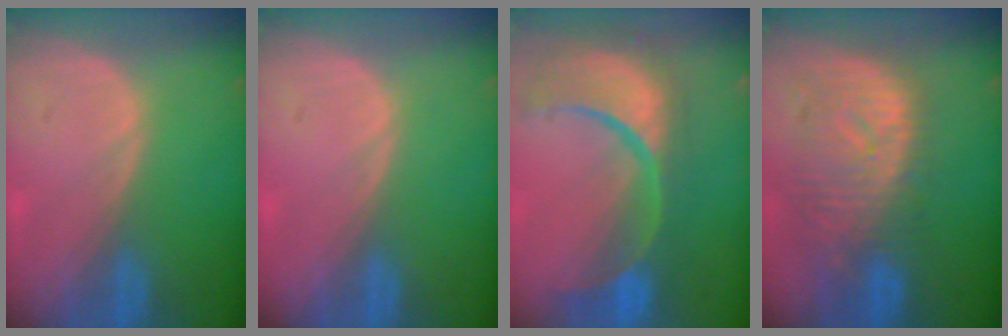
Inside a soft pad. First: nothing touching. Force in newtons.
{"total": 0.0}
{"total": 13.7, "press": 10.9, "slide": 8.4}
{"total": 10.8, "press": 9.6, "slide": 5.0}